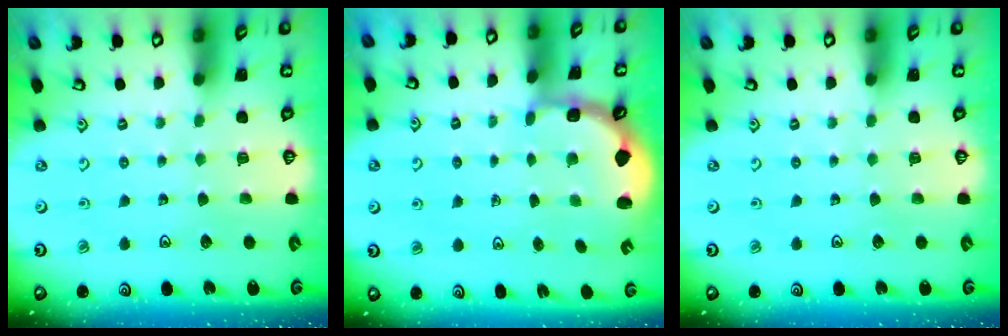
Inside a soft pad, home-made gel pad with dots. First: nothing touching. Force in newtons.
{"total": 2.5, "press": 2.2, "slide": 1.2}
{"total": 0.0}